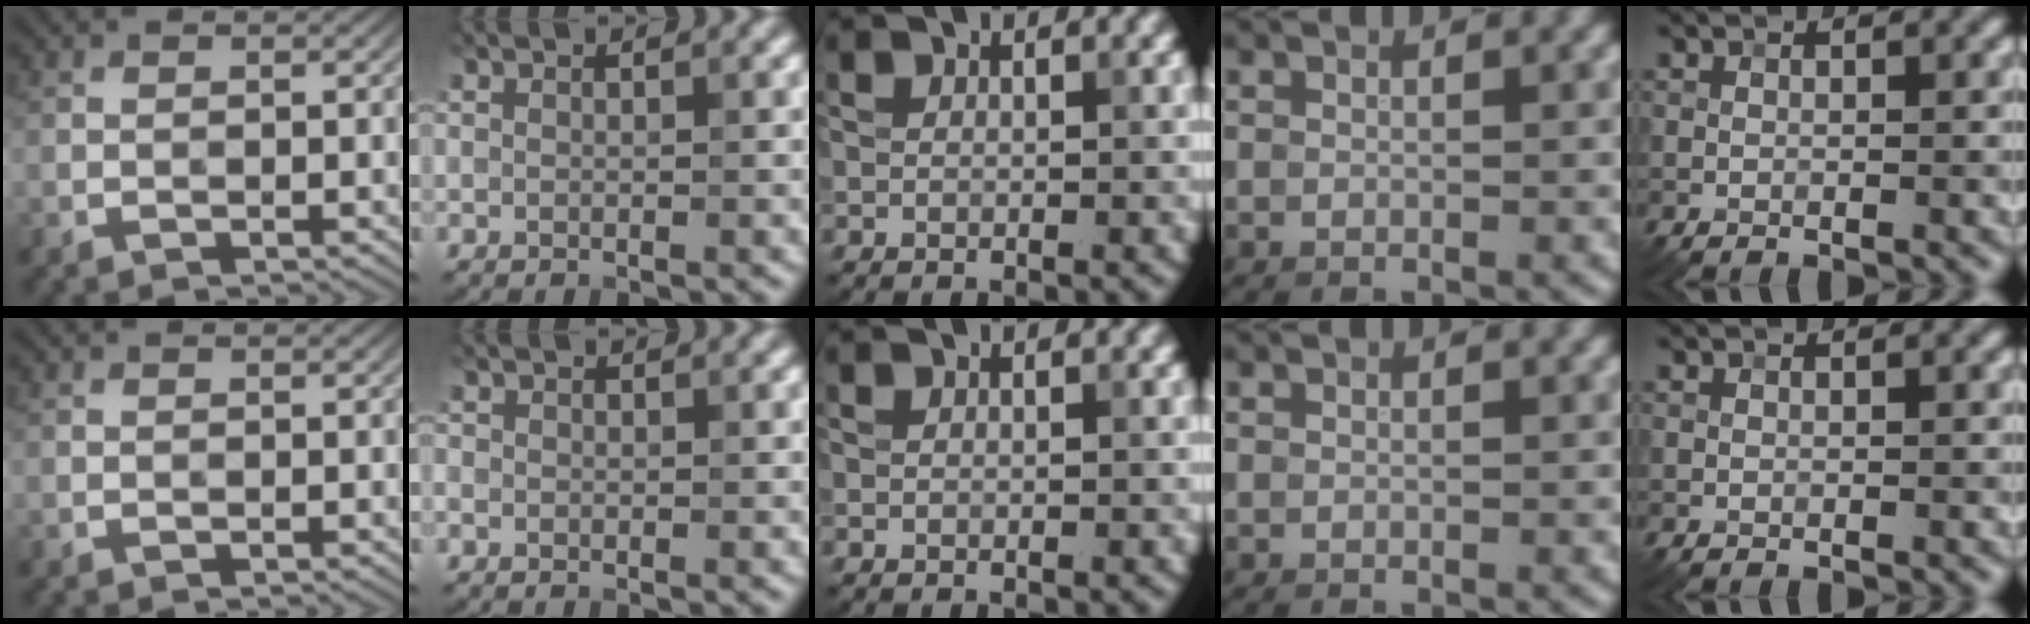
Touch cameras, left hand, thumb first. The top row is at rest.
{"index": {"total": 0.5, "force": [-0.2, 0.5, 0.0], "torque": [0.003, -0.004, -0.003]}}